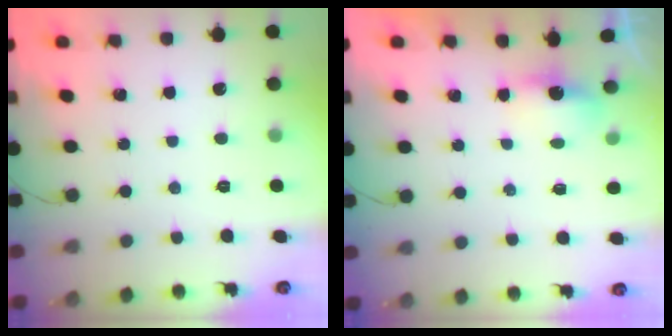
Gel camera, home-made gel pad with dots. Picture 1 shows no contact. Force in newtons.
{"total": 3.6, "press": 3.5, "slide": 1.0}